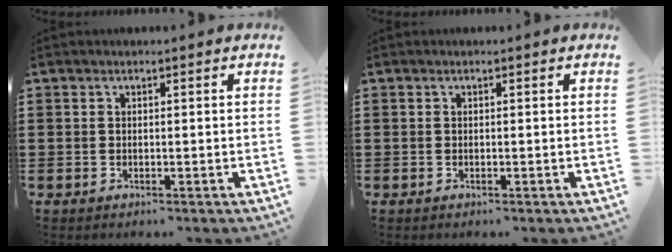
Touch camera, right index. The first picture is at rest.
{"total": 0.0}